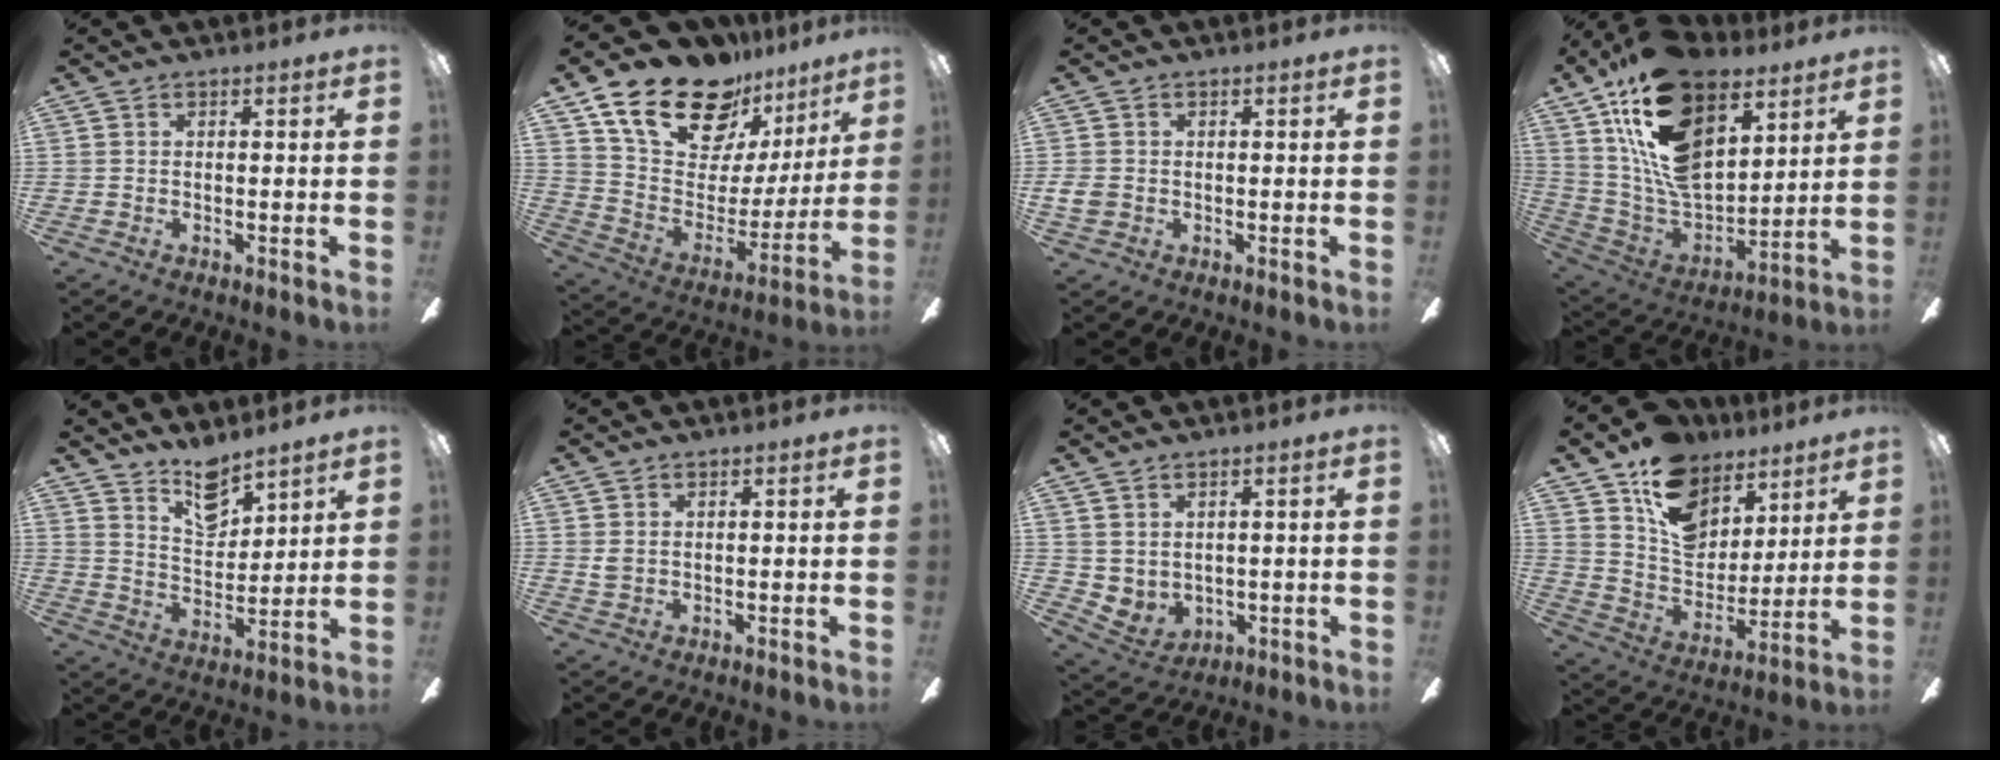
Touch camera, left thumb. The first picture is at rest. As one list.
[{"total": 23.2, "force": [15.8, 12.3, 11.7], "torque": [-0.200, -0.094, 0.290]}, {"total": 3.3, "force": [-0.2, 2.7, 1.8], "torque": [-0.044, 0.004, -0.006]}, {"total": 23.1, "force": [12.5, 13.1, 14.5], "torque": [-0.296, -0.066, 0.220]}, {"total": 10.3, "force": [8.5, 4.1, 4.1], "torque": [-0.060, -0.053, 0.153]}, {"total": 1.9, "force": [0.8, 1.4, 1.0], "torque": [-0.021, 0.004, 0.015]}, {"total": 3.6, "force": [2.0, 2.7, 1.4], "torque": [-0.042, -0.013, 0.038]}, {"total": 16.6, "force": [10.6, 10.6, 7.2], "torque": [-0.129, -0.057, 0.200]}]